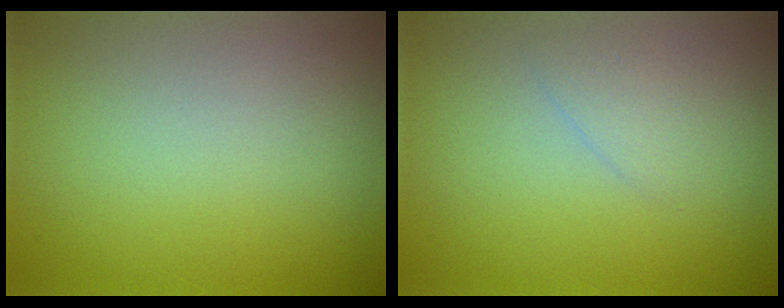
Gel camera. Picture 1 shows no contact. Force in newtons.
{"total": 1.0, "press": 1.0, "slide": 0.0}